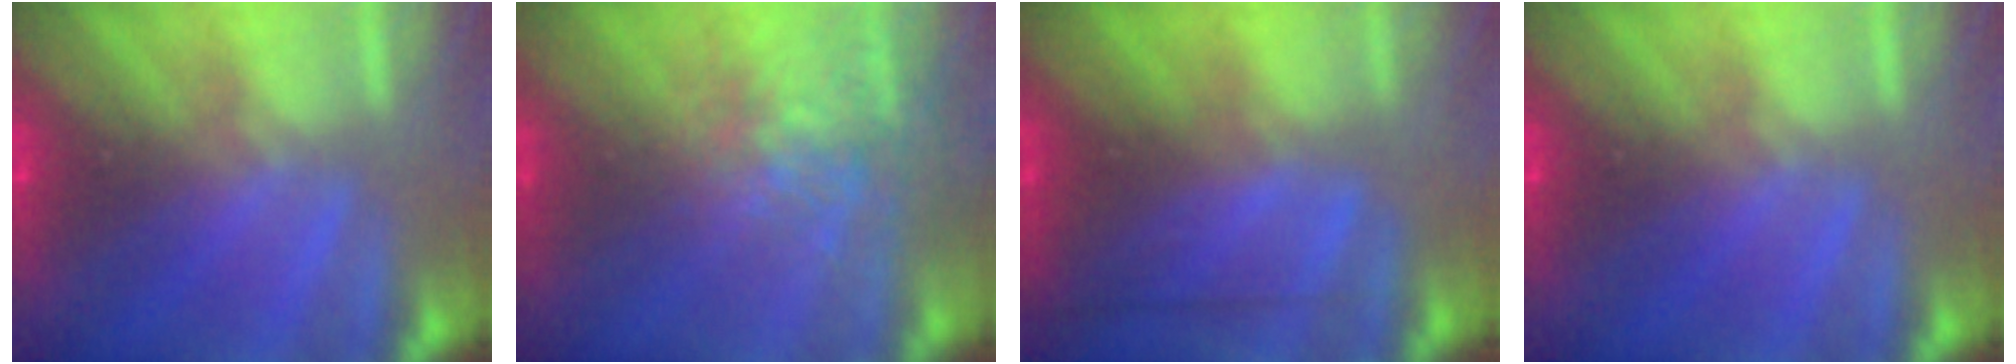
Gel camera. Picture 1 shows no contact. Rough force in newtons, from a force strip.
{"total": 3.7}
{"total": 2.4}
{"total": 0.0}